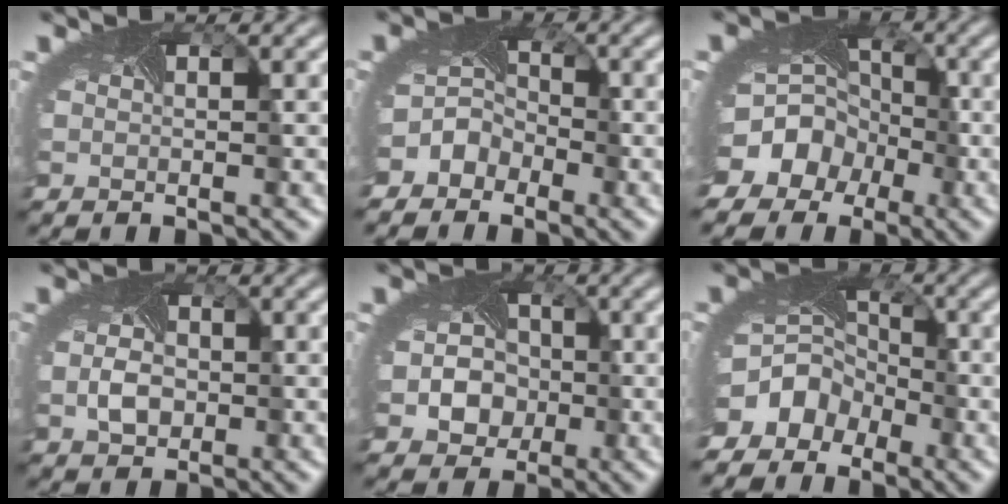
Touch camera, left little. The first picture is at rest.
{"total": 4.6, "force": [-2.8, 3.5, 1.0], "torque": [0.009, 0.004, -0.055]}
{"total": 11.4, "force": [-4.8, 9.4, 4.3], "torque": [-0.088, -0.016, -0.091]}
{"total": 2.4, "force": [-0.5, 1.7, 1.6], "torque": [-0.039, -0.005, -0.011]}
{"total": 5.4, "force": [-1.0, 4.6, 2.5], "torque": [-0.021, -0.010, -0.021]}
{"total": 8.3, "force": [-4.5, 6.5, 2.4], "torque": [-0.044, -0.016, -0.078]}